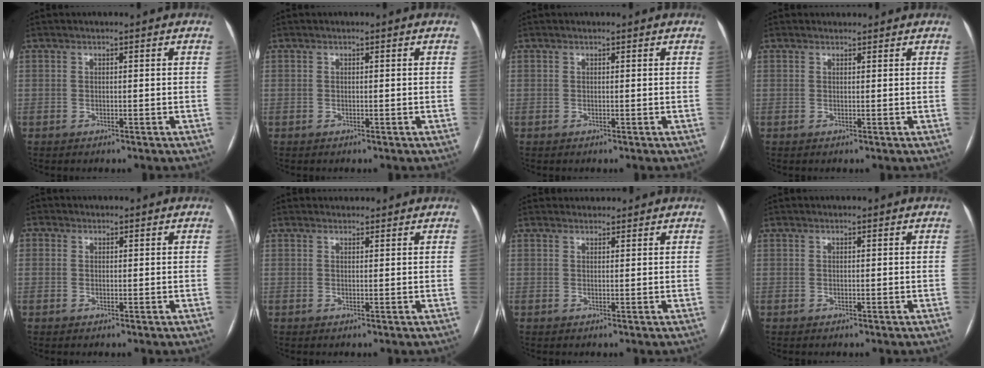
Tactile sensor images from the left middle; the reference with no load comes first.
{"total": 0.0}
{"total": 0.6, "force": [0.5, 0.1, 0.1], "torque": [-0.001, 0.010, 0.009]}
{"total": 1.2, "force": [1.2, 0.4, 0.0], "torque": [-0.006, 0.011, 0.017]}
{"total": 1.6, "force": [0.5, 1.5, 0.4], "torque": [-0.003, 0.005, 0.005]}
{"total": 1.6, "force": [1.5, 0.5, 0.0], "torque": [-0.003, 0.014, 0.023]}
{"total": 2.0, "force": [1.9, 0.6, -0.1], "torque": [-0.001, 0.018, 0.028]}
{"total": 0.0}